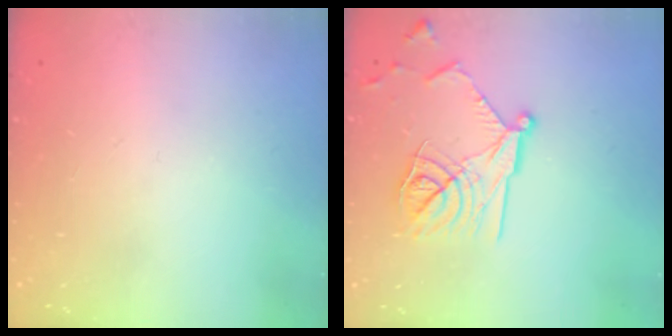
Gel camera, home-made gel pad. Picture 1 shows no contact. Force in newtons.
{"total": 16.1, "press": 16.1, "slide": 0.6}